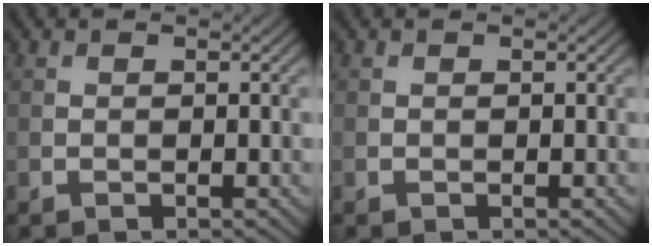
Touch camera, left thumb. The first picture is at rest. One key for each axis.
{"total": 0.0}